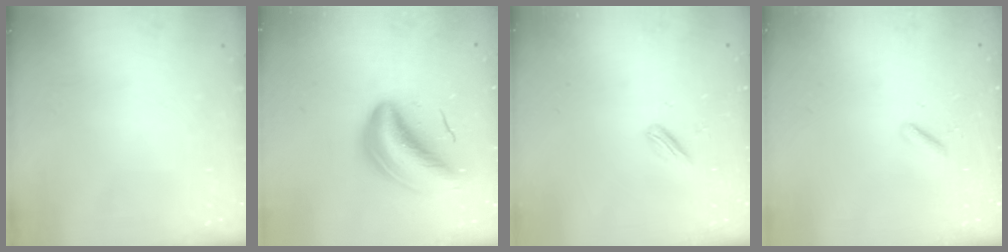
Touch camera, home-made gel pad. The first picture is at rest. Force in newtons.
{"total": 10.6, "press": 10.2, "slide": 3.0}
{"total": 2.4, "press": 2.3, "slide": 0.6}
{"total": 1.1, "press": 1.0, "slide": 0.4}